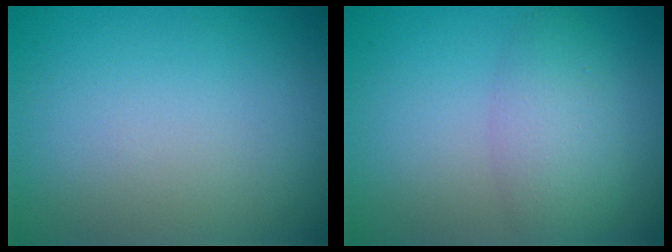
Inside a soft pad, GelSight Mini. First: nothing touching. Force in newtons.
{"total": 3.4, "press": 3.4, "slide": 0.1}